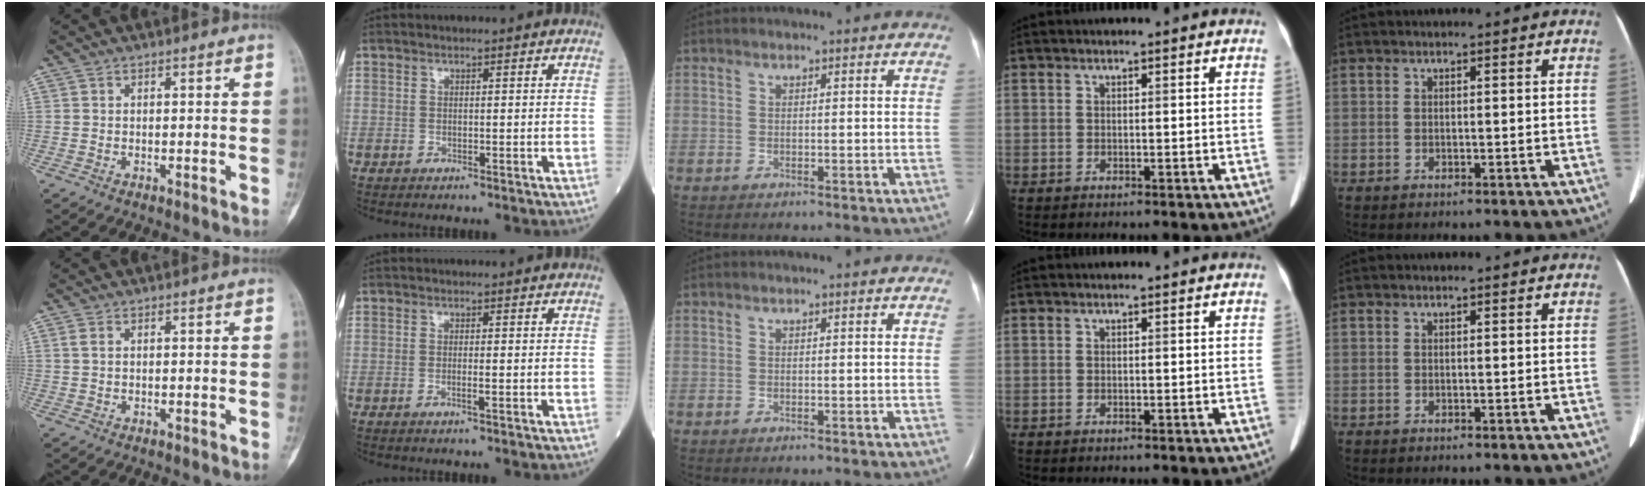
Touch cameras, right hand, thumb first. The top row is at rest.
{"thumb": {"total": 1.3, "force": [0.6, 0.8, 0.9], "torque": [-0.022, 0.005, 0.013]}, "index": {"total": 0.9, "force": [-0.3, -0.2, 0.8], "torque": [-0.018, 0.000, -0.004]}}